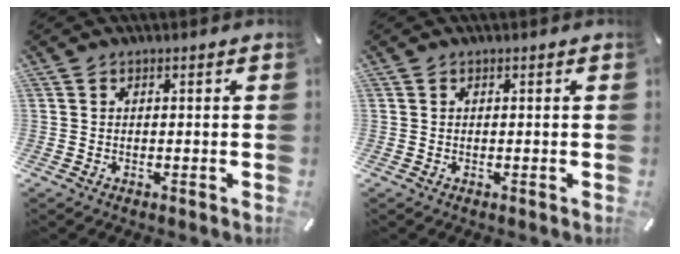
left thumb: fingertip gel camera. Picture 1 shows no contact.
{"total": 0.0}